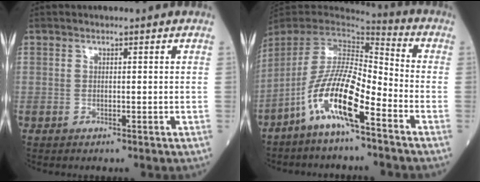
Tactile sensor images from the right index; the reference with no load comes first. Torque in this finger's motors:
{"motor_torque": [1.14, -1.00, 1.05, 0.21]}